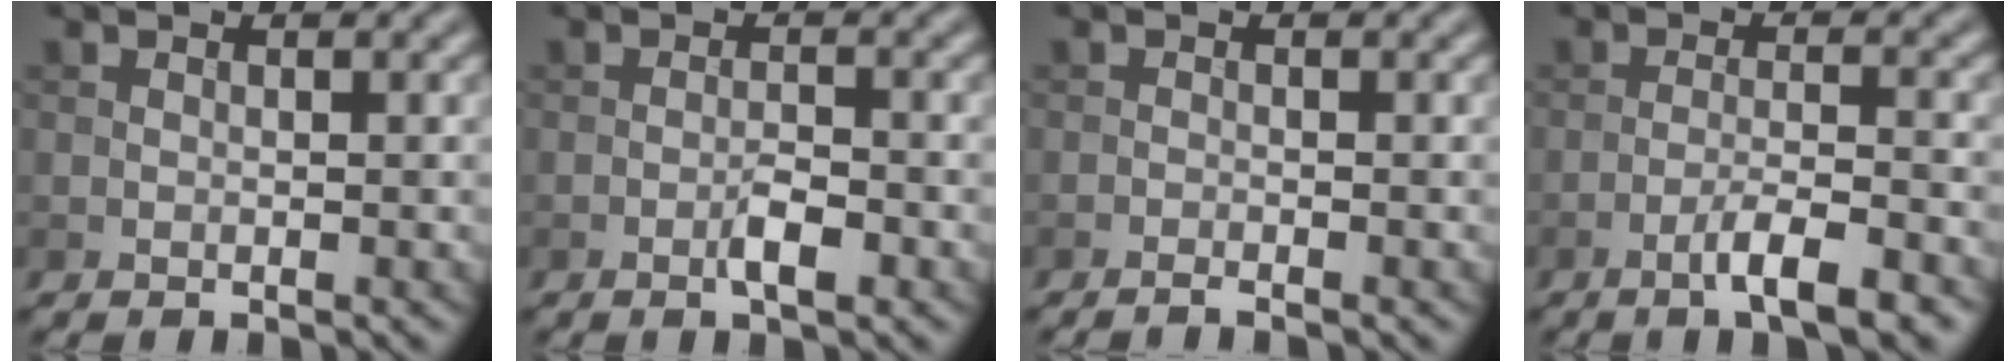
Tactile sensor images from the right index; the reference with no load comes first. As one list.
[{"total": 2.2, "force": [-1.0, 0.5, 1.8], "torque": [-0.032, 0.002, -0.020]}, {"total": 1.1, "force": [-0.9, 0.1, 0.7], "torque": [-0.010, 0.001, -0.020]}, {"total": 4.4, "force": [-2.7, 0.7, 3.5], "torque": [-0.059, 0.005, -0.049]}]